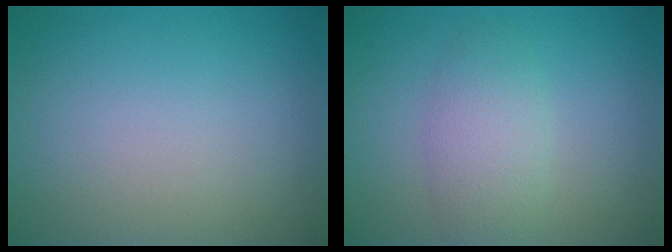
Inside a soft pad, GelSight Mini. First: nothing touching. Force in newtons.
{"total": 3.2, "press": 3.2, "slide": 0.1}